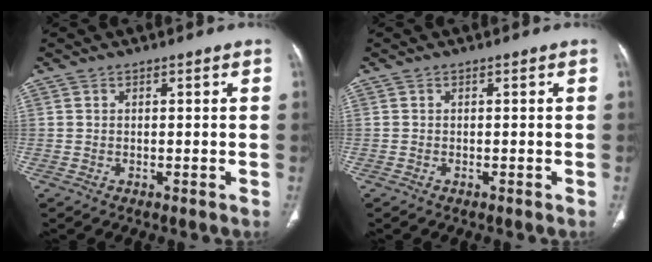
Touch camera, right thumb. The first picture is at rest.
{"total": 0.0}